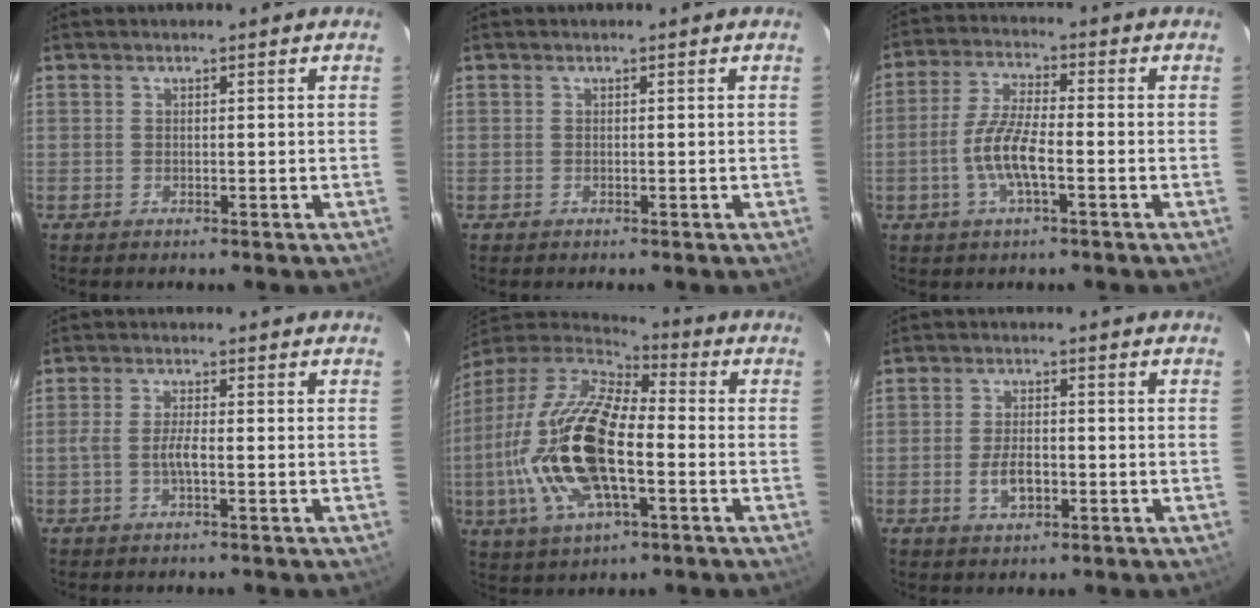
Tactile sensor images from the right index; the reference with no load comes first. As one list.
[{"total": 0.0}, {"total": 8.4, "force": [-2.6, 2.0, 7.8], "torque": [-0.161, 0.003, -0.053]}, {"total": 3.0, "force": [-1.0, 0.3, 2.8], "torque": [-0.057, 0.004, -0.019]}, {"total": 23.4, "force": [-4.4, 9.9, 20.8], "torque": [-0.436, -0.017, -0.085]}, {"total": 5.1, "force": [-1.6, 2.6, 4.1], "torque": [-0.083, 0.001, -0.026]}]